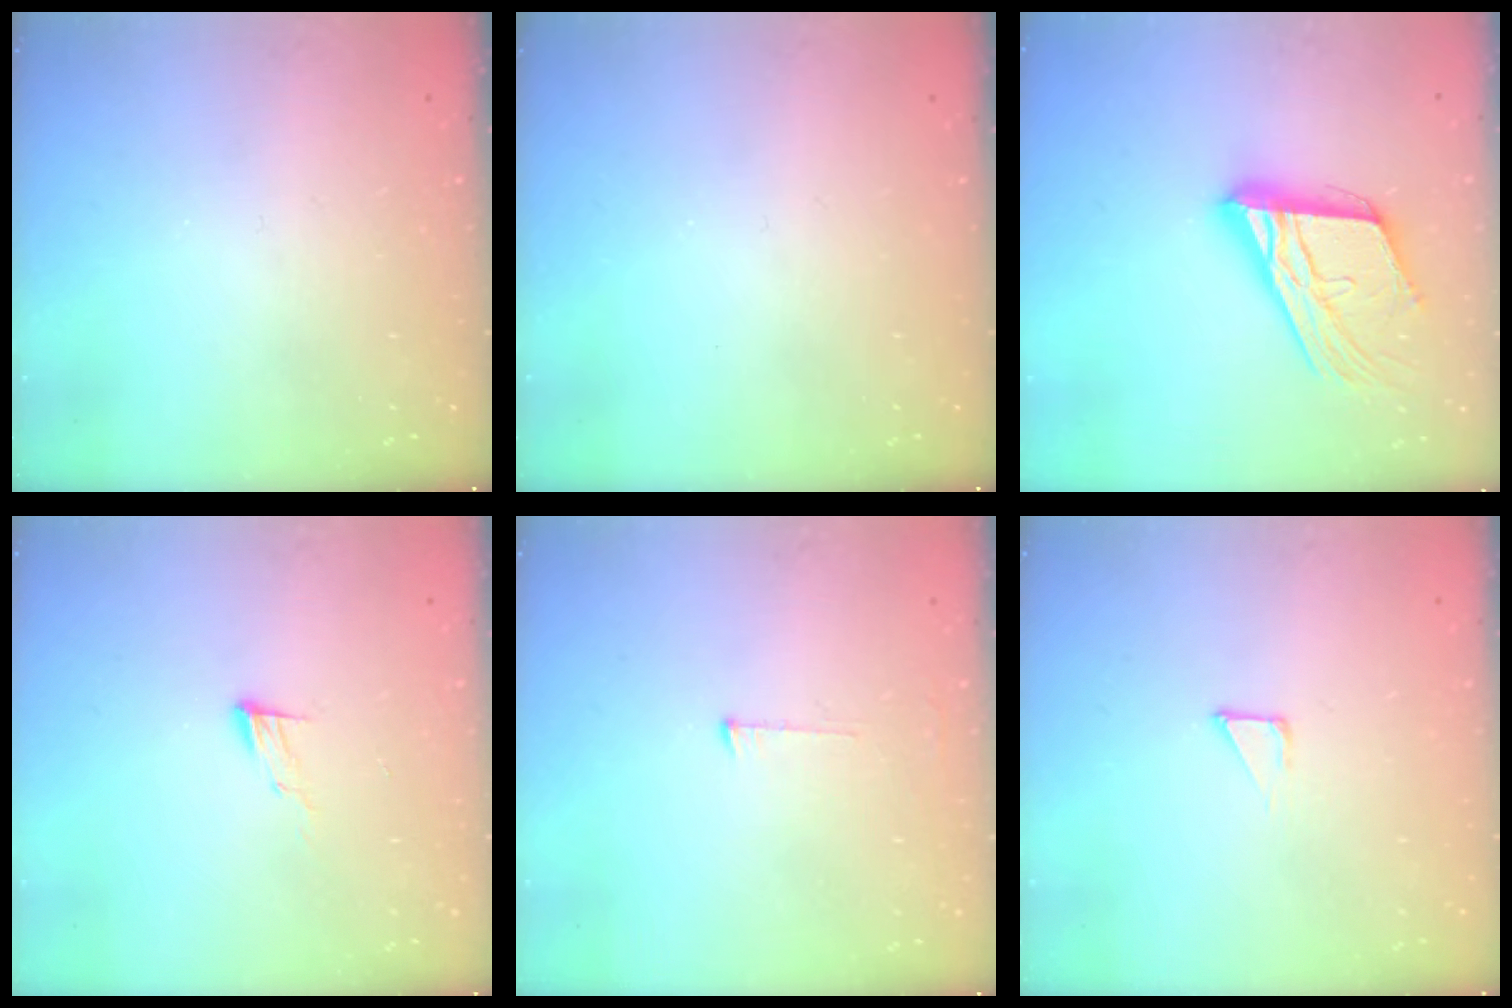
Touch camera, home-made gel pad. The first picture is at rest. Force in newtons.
{"total": 0.0}
{"total": 19.6, "press": 19.4, "slide": 2.8}
{"total": 6.2, "press": 6.2, "slide": 0.6}
{"total": 4.0, "press": 4.0, "slide": 0.2}
{"total": 2.1, "press": 2.1, "slide": 0.1}